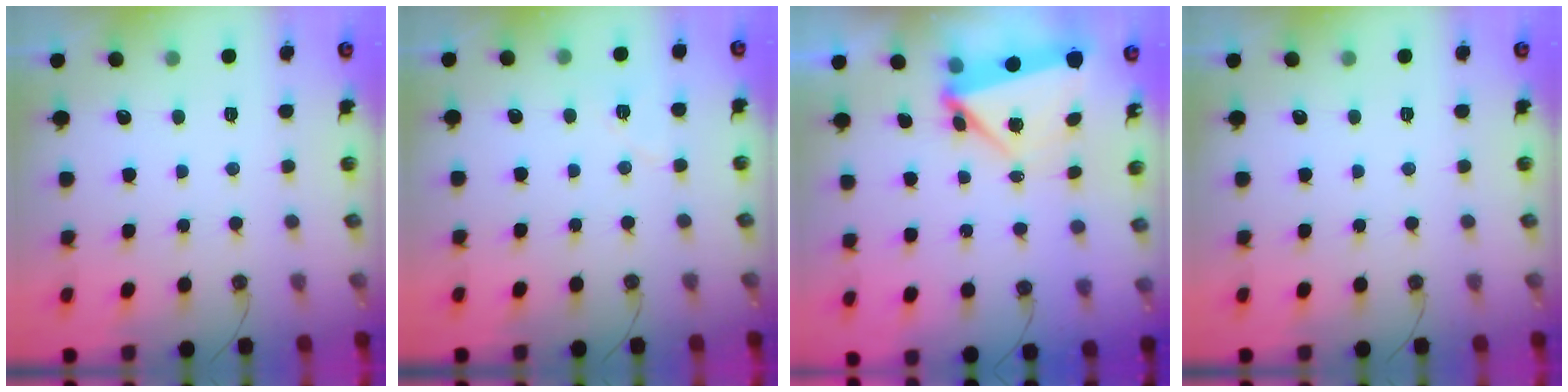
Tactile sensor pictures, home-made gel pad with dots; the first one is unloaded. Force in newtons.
{"total": 6.0, "press": 6.0, "slide": 0.7}
{"total": 5.7, "press": 5.7, "slide": 0.4}
{"total": 0.0}